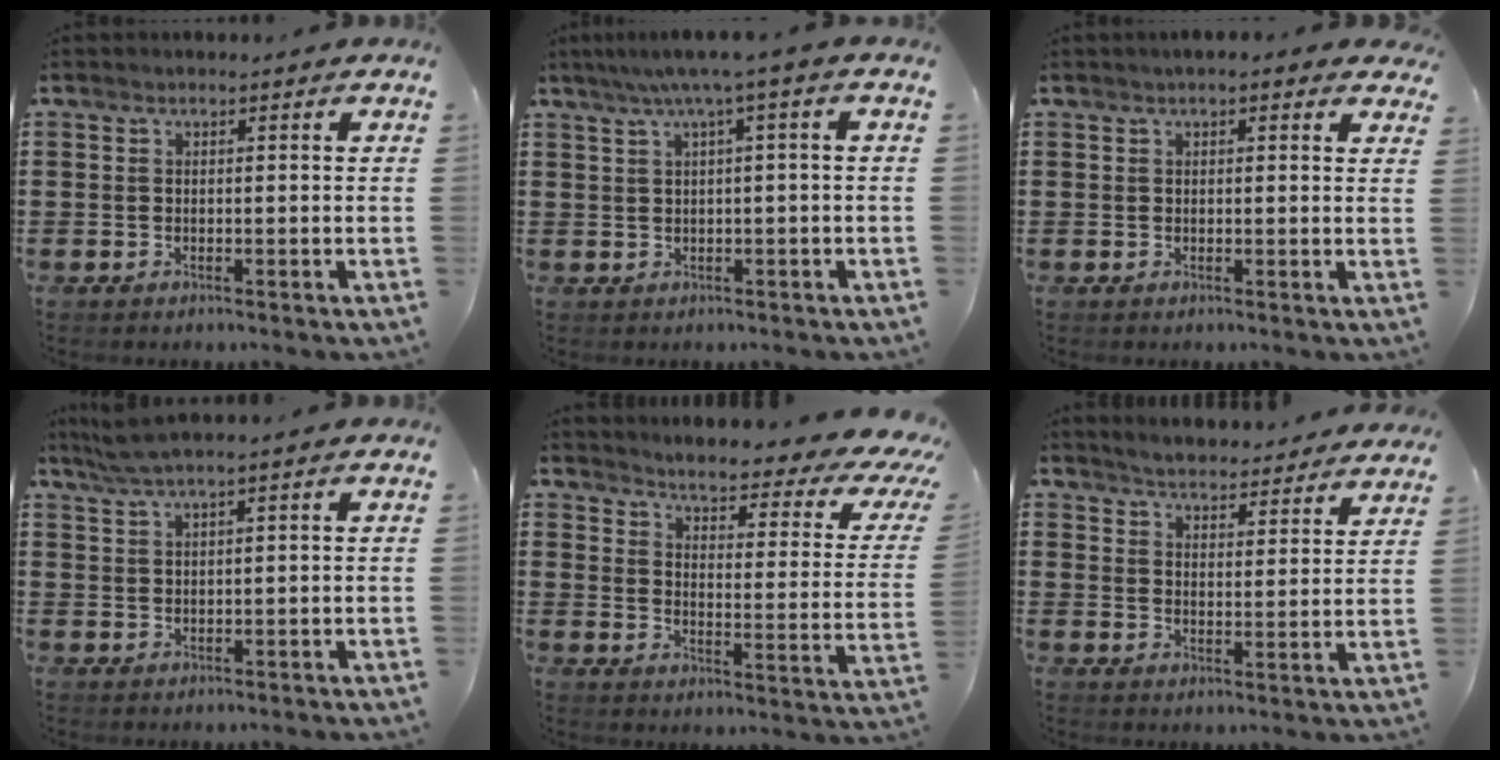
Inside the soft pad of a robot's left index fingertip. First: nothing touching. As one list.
[{"total": 3.6, "force": [0.6, -0.2, 3.6], "torque": [-0.067, -0.003, 0.006]}, {"total": 1.4, "force": [0.9, 0.6, 0.8], "torque": [-0.019, 0.007, 0.016]}, {"total": 2.5, "force": [1.7, -0.1, 1.8], "torque": [-0.039, 0.002, 0.031]}, {"total": 4.2, "force": [3.4, 0.2, 2.4], "torque": [-0.059, -0.037, 0.048]}, {"total": 4.3, "force": [4.3, -0.4, -0.1], "torque": [-0.019, -0.030, 0.074]}]